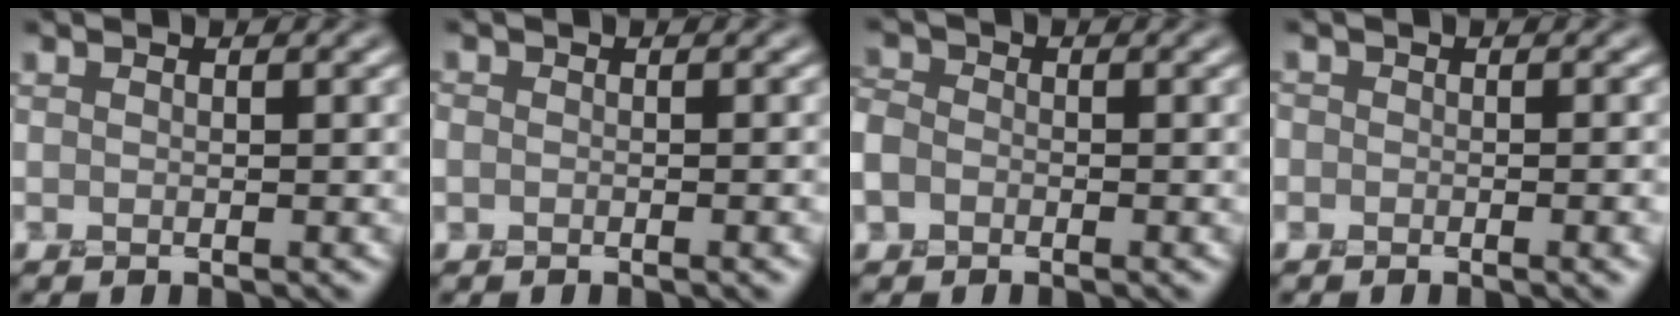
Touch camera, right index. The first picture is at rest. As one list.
[{"total": 1.9, "force": [-0.6, 1.6, 0.9], "torque": [0.012, 0.003, -0.011]}, {"total": 2.9, "force": [-0.8, 2.5, 1.1], "torque": [-0.022, 0.006, -0.022]}, {"total": 2.6, "force": [-0.8, 1.9, 1.6], "torque": [0.013, 0.002, -0.015]}]